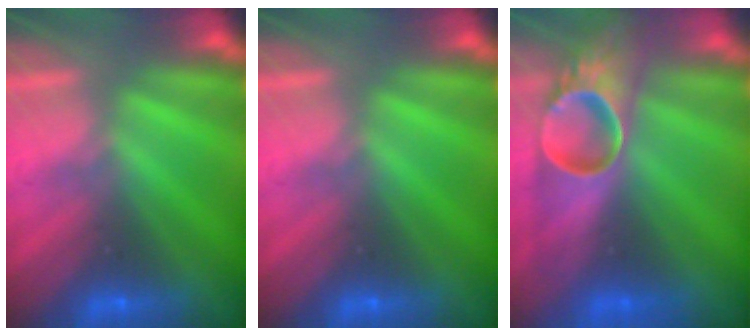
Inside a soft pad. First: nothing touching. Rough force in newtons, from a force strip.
{"total": 0.0}
{"total": 8.6}